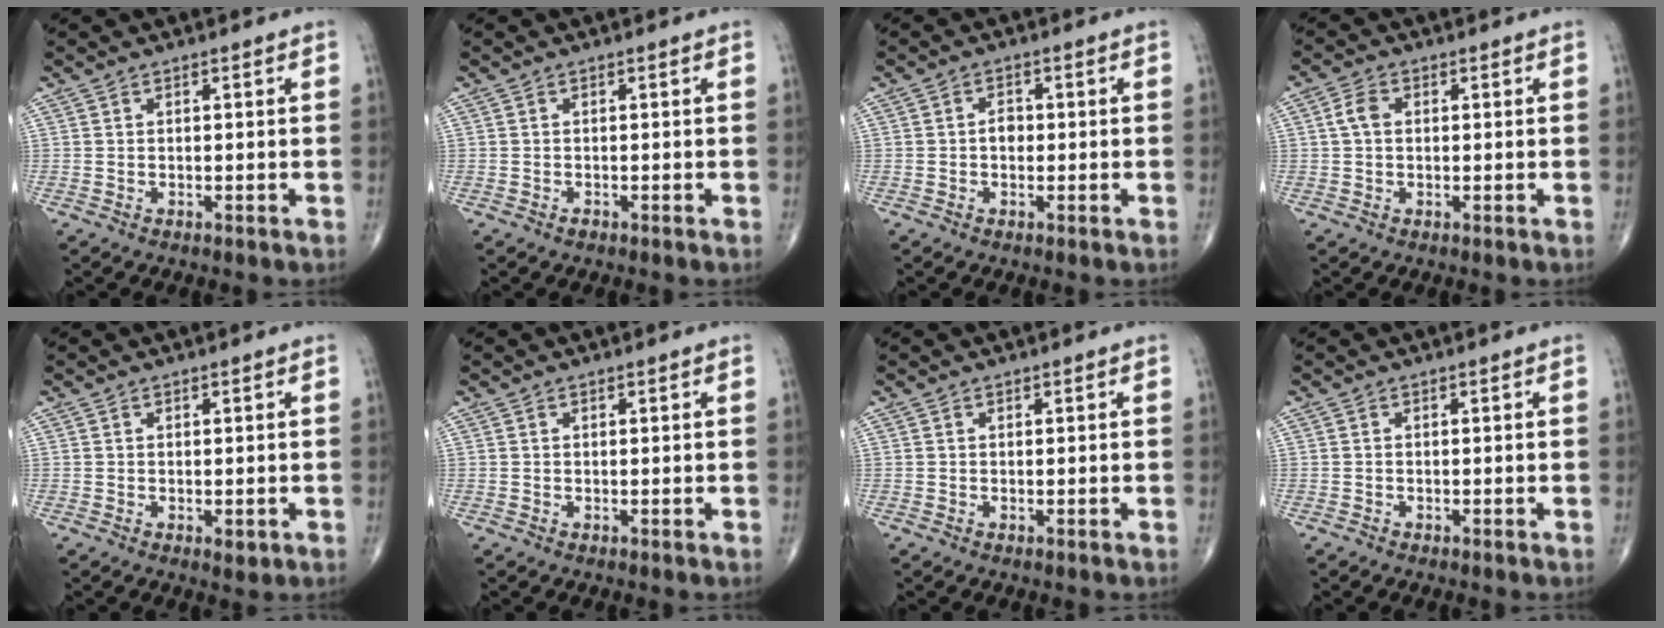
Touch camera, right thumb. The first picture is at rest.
{"total": 0.7, "force": [-0.5, 0.4, 0.3], "torque": [-0.003, 0.000, -0.009]}
{"total": 2.1, "force": [-0.2, 1.6, 1.4], "torque": [-0.012, 0.006, -0.007]}
{"total": 3.3, "force": [0.4, 2.3, 2.3], "torque": [-0.047, 0.008, 0.005]}
{"total": 1.6, "force": [-0.3, 0.9, 1.3], "torque": [-0.014, -0.003, -0.003]}
{"total": 0.0}
{"total": 0.0}
{"total": 0.0}